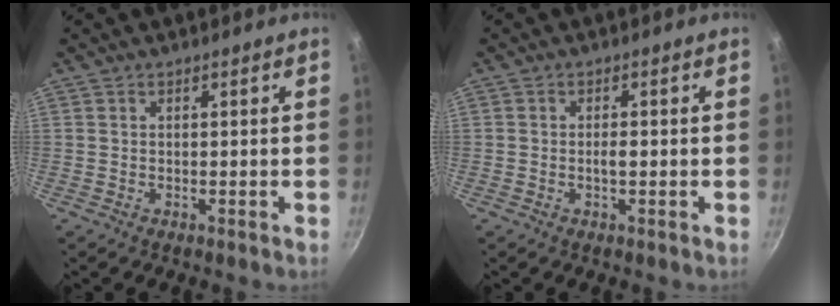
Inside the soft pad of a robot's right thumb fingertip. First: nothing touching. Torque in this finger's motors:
{"motor_torque": [0.15, -0.04, 0.61, -0.05, 0.04]}